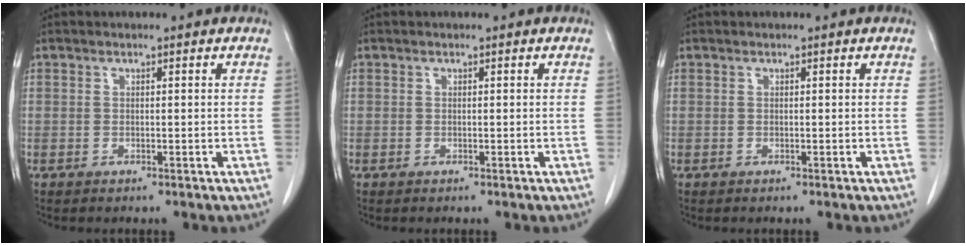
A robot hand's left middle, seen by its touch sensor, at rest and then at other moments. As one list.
[{"total": 0.0}, {"total": 0.0}]